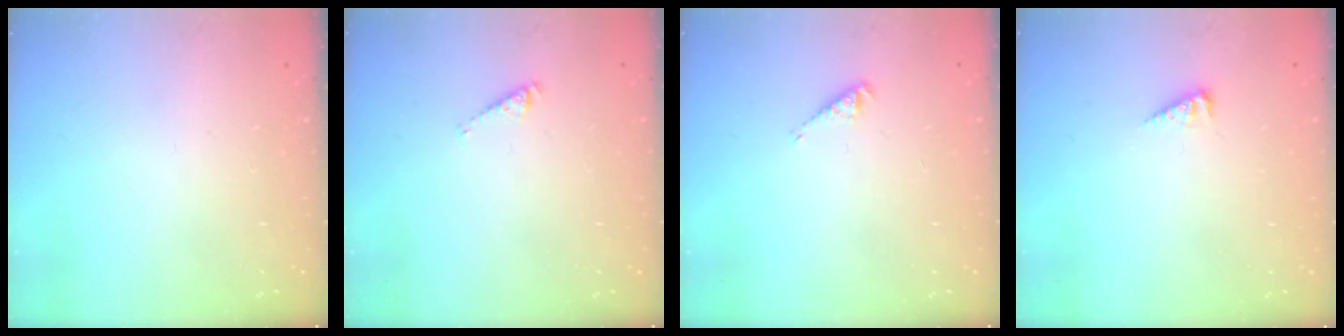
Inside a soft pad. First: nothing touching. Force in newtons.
{"total": 3.0, "press": 2.9, "slide": 0.4}
{"total": 2.9, "press": 2.9, "slide": 0.4}
{"total": 3.0, "press": 2.9, "slide": 0.4}